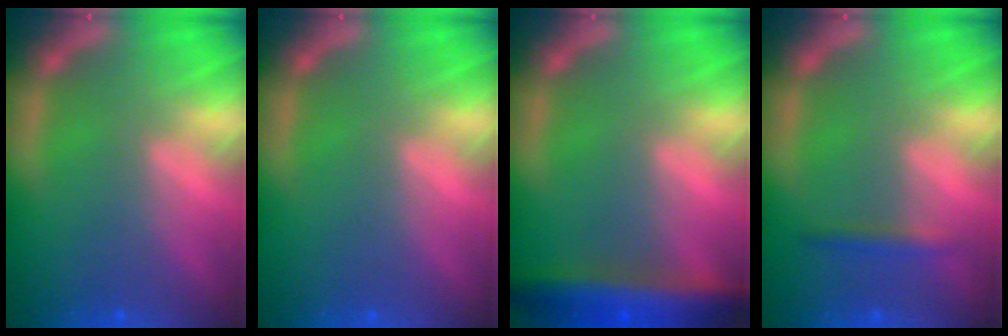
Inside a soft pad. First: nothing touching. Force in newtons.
{"total": 0.0}
{"total": 6.5}
{"total": 1.4}